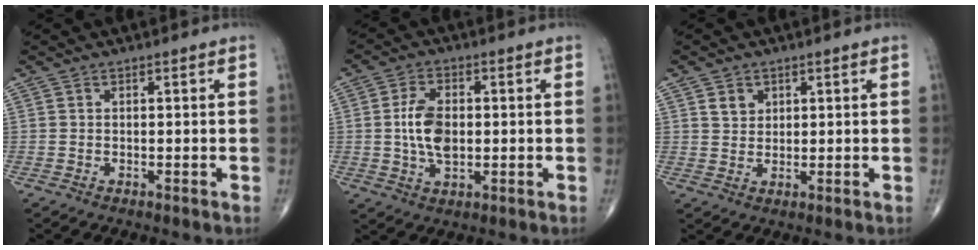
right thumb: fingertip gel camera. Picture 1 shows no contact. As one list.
[{"total": 7.9, "force": [0.1, 4.6, 6.4], "torque": [-0.116, 0.001, 0.001]}, {"total": 3.1, "force": [1.5, 2.5, 1.1], "torque": [-0.003, -0.011, 0.028]}]